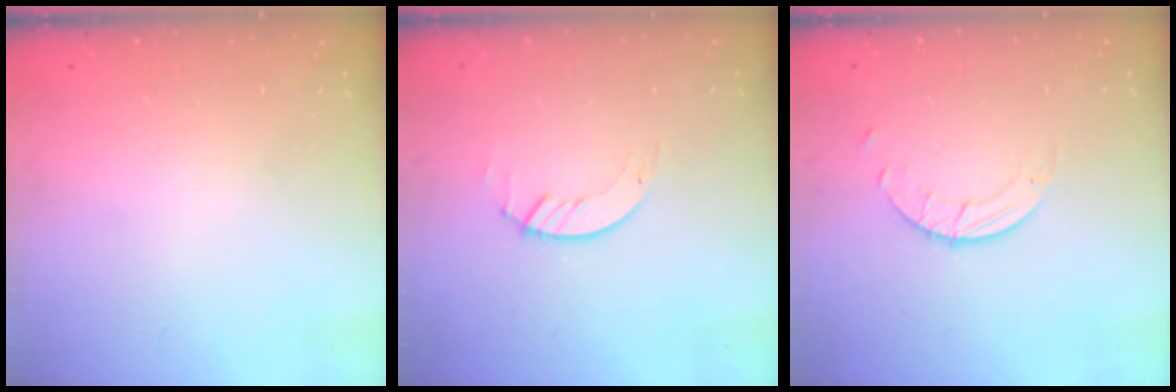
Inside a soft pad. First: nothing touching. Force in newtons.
{"total": 1.3, "press": 1.3, "slide": 0.2}
{"total": 2.6, "press": 2.6, "slide": 0.2}